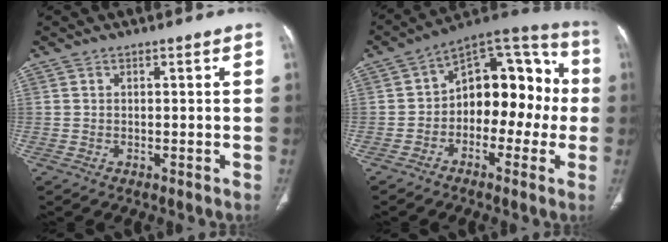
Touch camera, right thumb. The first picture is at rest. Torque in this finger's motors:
{"motor_torque": [-0.19, 0.74, 0.17, 0.08, 0.11]}